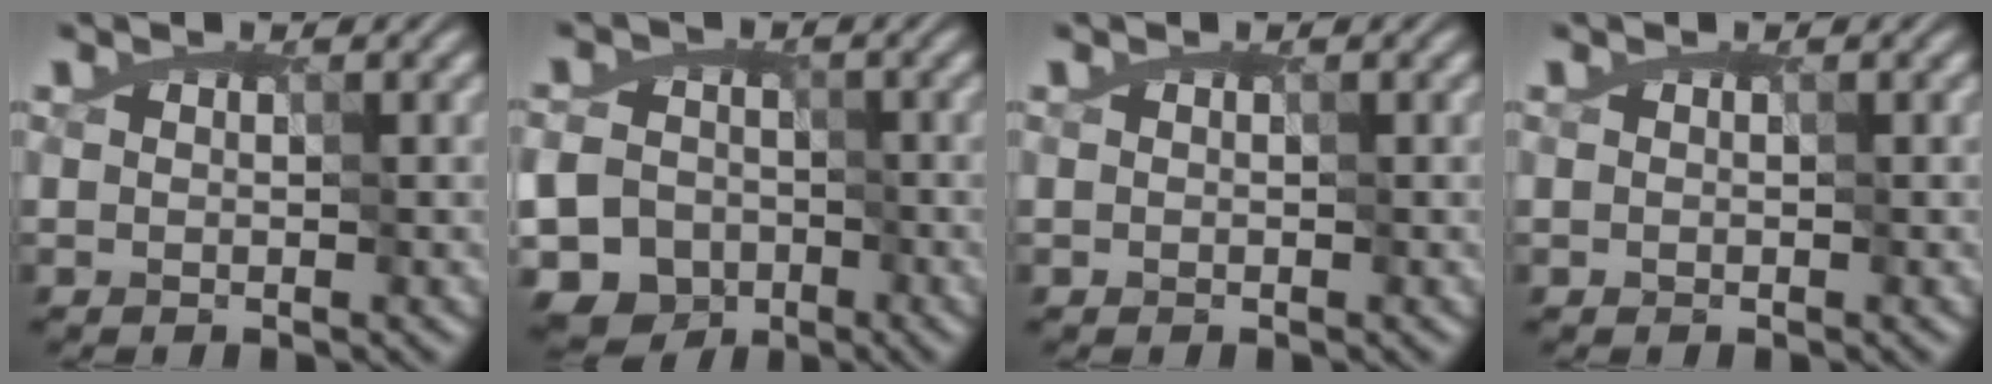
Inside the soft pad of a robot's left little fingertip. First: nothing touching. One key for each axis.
{"total": 10.5, "fx": -3.4, "fy": 9.4, "fz": 3.3, "tx": -0.081, "ty": -0.016, "tz": -0.092}
{"total": 0.0}
{"total": 0.0}